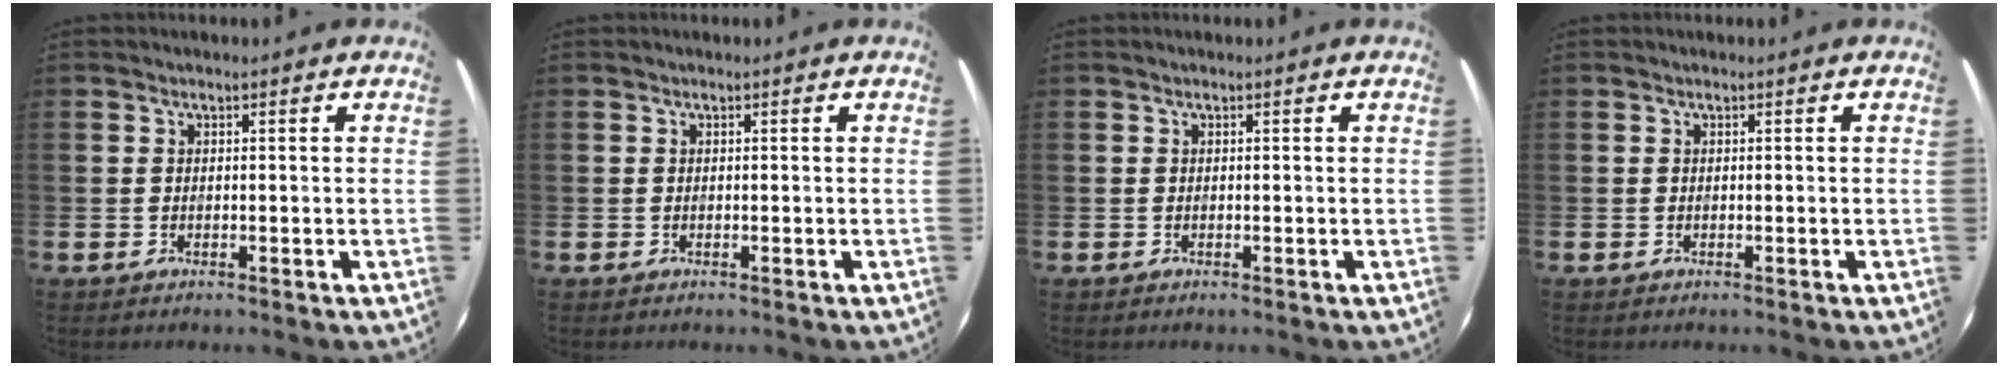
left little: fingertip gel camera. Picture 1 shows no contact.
{"total": 0.0}
{"total": 0.0}
{"total": 0.0}